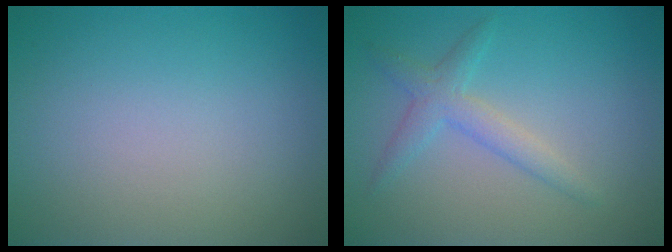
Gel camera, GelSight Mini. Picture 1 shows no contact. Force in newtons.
{"total": 2.4, "press": 2.4, "slide": 0.0}